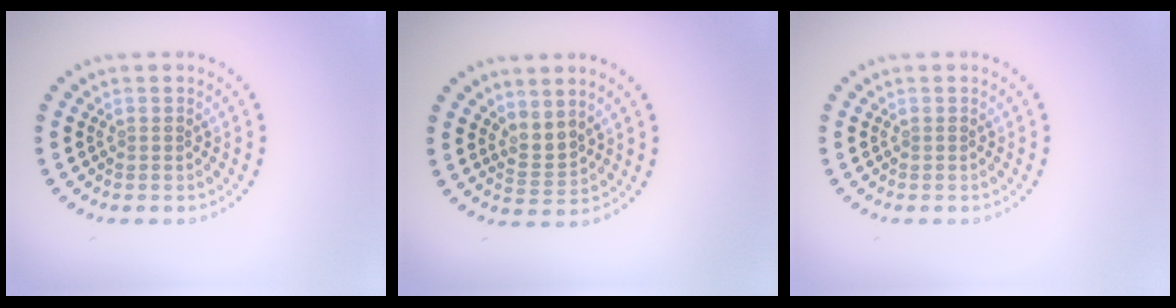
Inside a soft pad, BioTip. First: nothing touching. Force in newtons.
{"total": 2.0, "press": 1.4, "slide": 1.4}
{"total": 0.0}